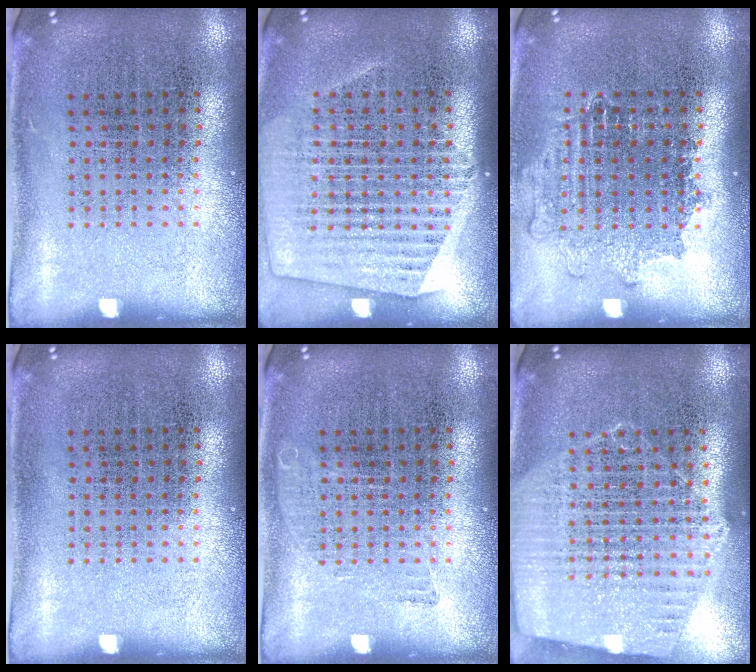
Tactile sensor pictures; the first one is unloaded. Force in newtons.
{"total": 1.3, "press": 1.2, "slide": 0.5}
{"total": 1.2, "press": 1.1, "slide": 0.6}
{"total": 0.0}
{"total": 0.7, "press": 0.7, "slide": 0.2}
{"total": 1.6, "press": 1.5, "slide": 0.4}